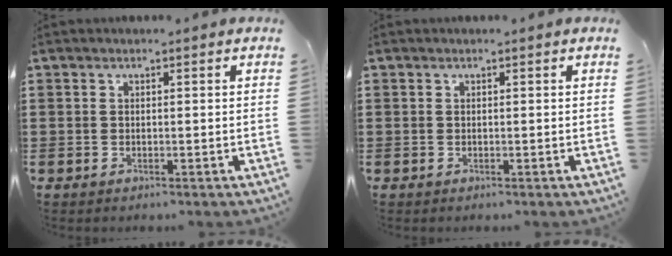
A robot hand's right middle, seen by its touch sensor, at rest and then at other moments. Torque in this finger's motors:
{"motor_torque": [-0.20, 0.08, -0.02, -0.01]}